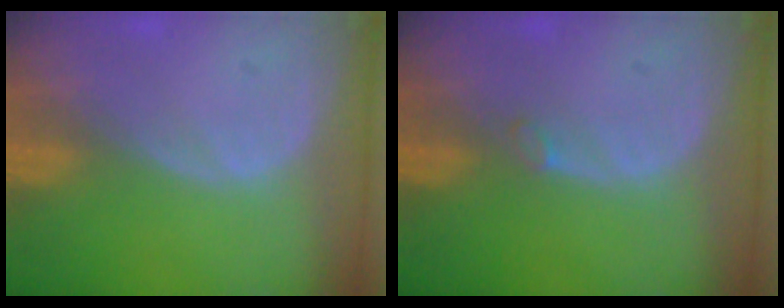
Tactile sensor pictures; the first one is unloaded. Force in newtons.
{"total": 0.9, "press": 0.8, "slide": 0.2}